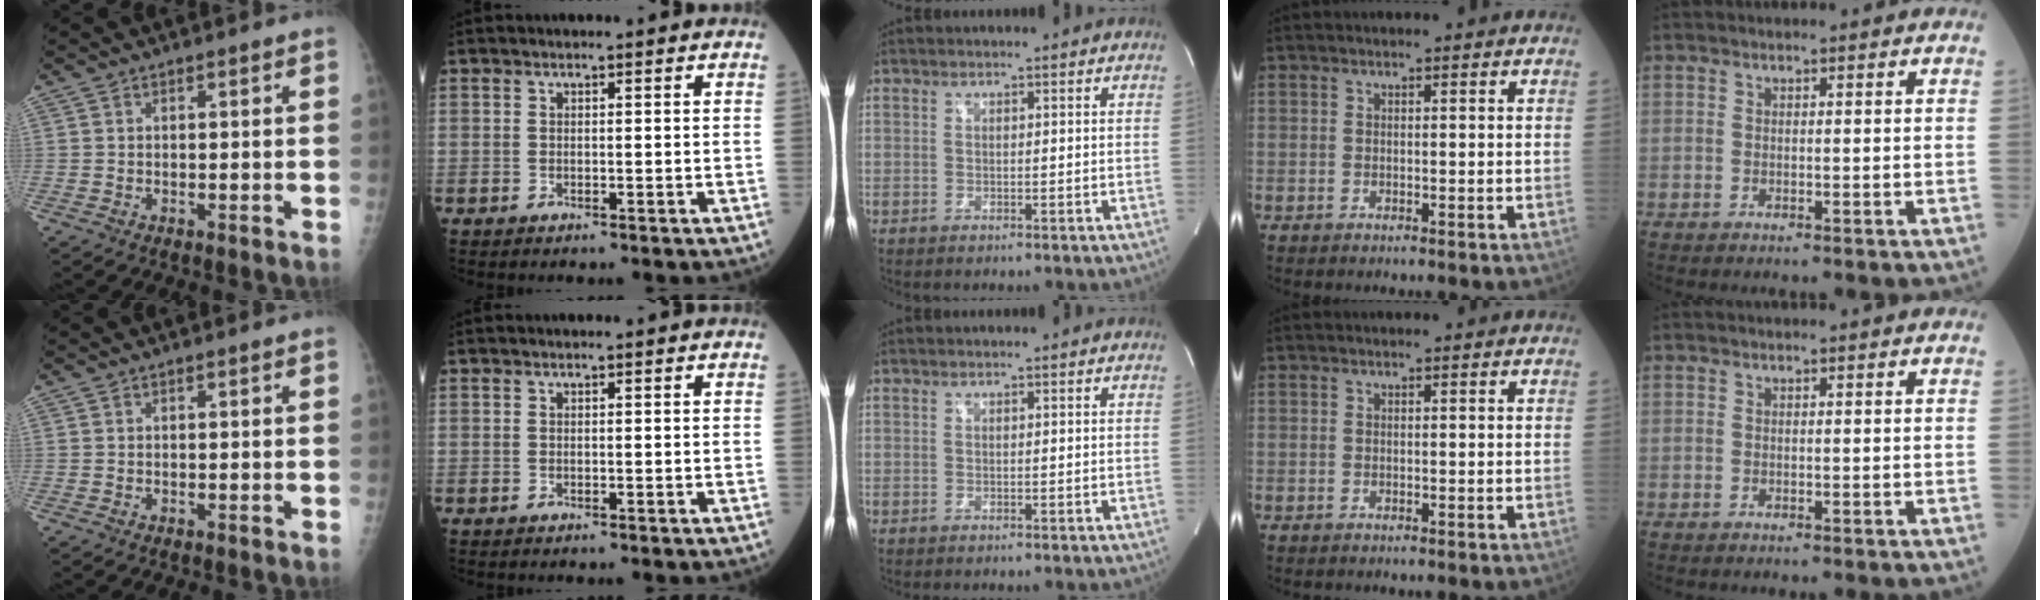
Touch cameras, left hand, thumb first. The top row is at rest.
{}